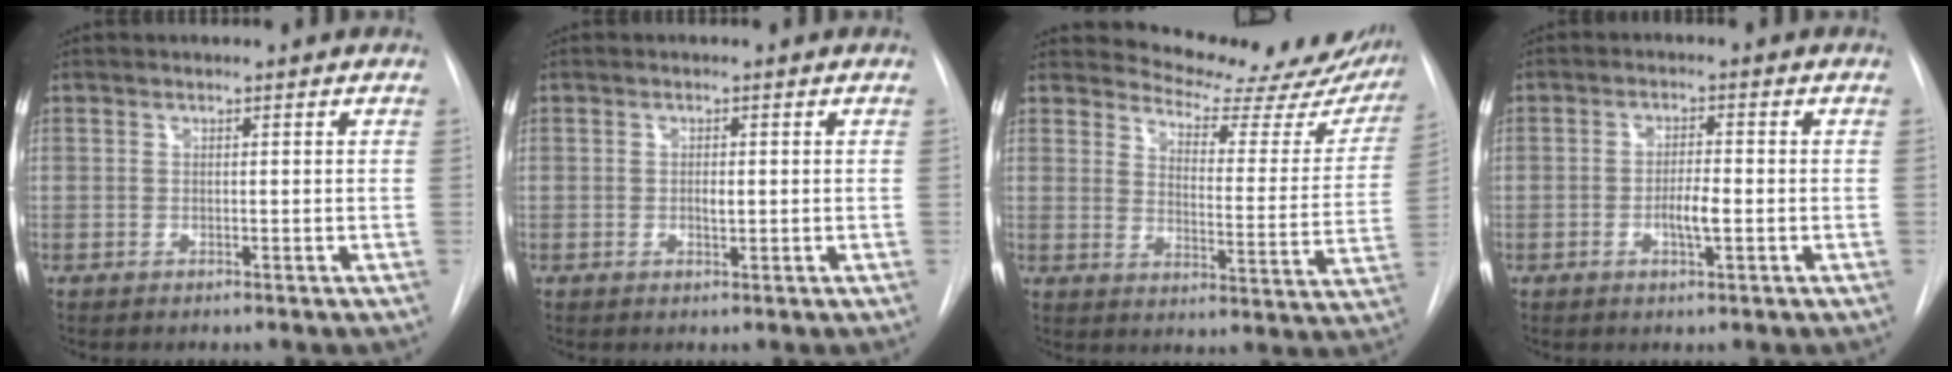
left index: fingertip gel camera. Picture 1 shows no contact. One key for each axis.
{"total": 1.4, "fx": -0.9, "fy": 0.5, "fz": 1.0, "tx": -0.018, "ty": -0.006, "tz": -0.012}
{"total": 19.7, "fx": 18.3, "fy": 4.8, "fz": 5.2, "tx": -0.049, "ty": -0.085, "tz": 0.207}
{"total": 3.6, "fx": -1.7, "fy": 0.6, "fz": 3.1, "tx": -0.055, "ty": -0.005, "tz": -0.027}